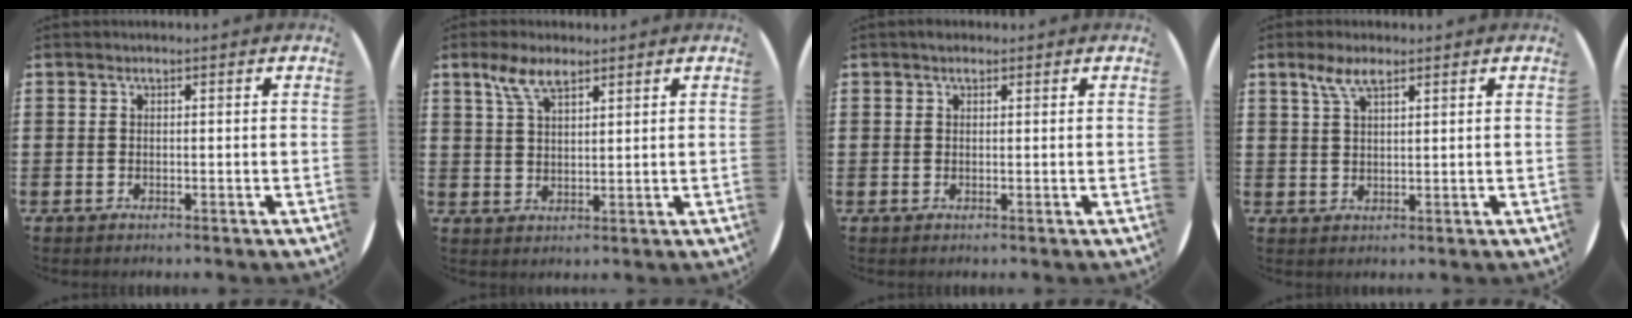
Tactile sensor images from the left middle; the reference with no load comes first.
{"total": 5.2, "force": [3.5, 2.0, 3.4], "torque": [-0.075, 0.006, 0.063]}
{"total": 0.7, "force": [0.6, 0.4, 0.1], "torque": [0.005, 0.000, 0.010]}
{"total": 3.8, "force": [2.6, 1.1, 2.6], "torque": [-0.058, 0.006, 0.045]}